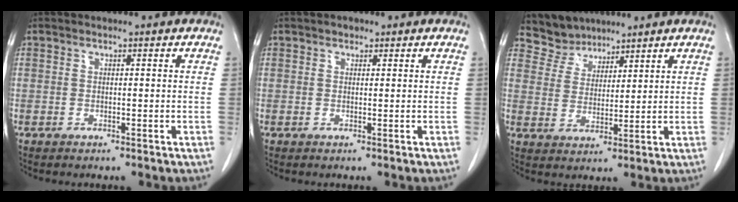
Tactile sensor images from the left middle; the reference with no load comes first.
{"total": 0.7, "force": [0.5, 0.5, 0.2], "torque": [-0.004, 0.000, 0.005]}
{"total": 5.0, "force": [4.5, 2.0, -0.6], "torque": [0.012, 0.006, 0.093]}